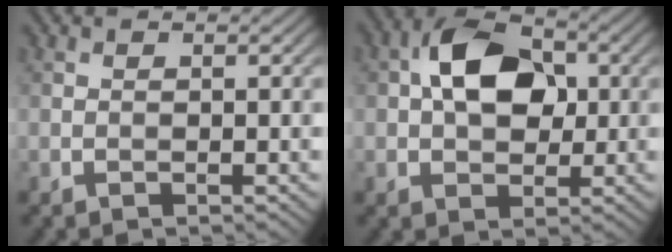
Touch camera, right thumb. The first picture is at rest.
{"total": 8.9, "force": [1.4, 5.9, 6.5], "torque": [-0.114, 0.017, 0.014]}